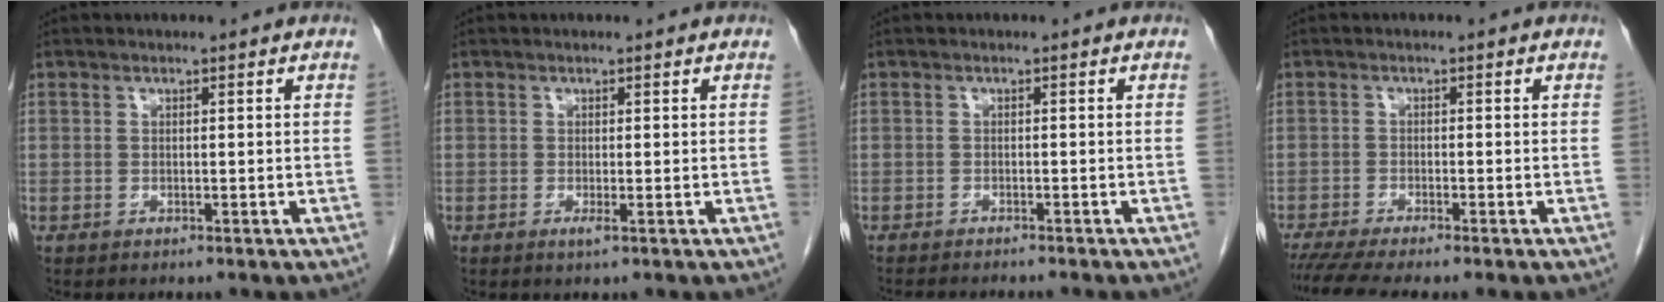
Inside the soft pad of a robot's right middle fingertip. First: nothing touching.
{"total": 0.9, "force": [-0.3, 0.0, 0.8], "torque": [-0.014, -0.002, -0.004]}
{"total": 7.3, "force": [-6.5, 0.7, 3.3], "torque": [-0.030, -0.011, -0.087]}
{"total": 6.2, "force": [-5.2, -0.2, 3.5], "torque": [-0.052, -0.013, -0.087]}